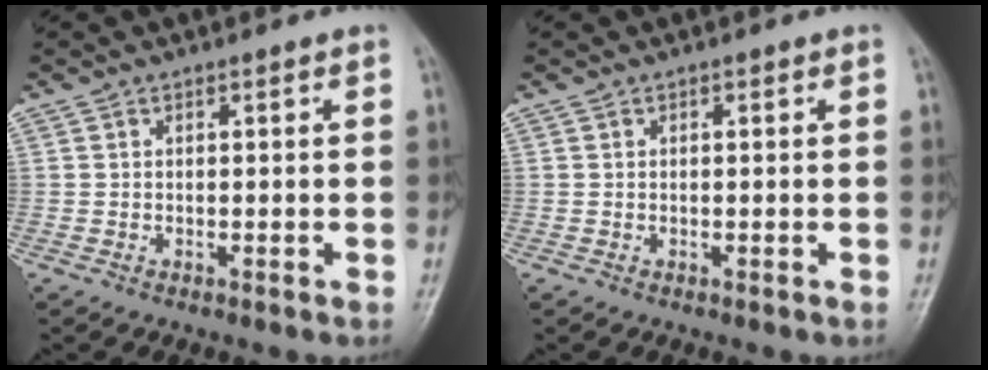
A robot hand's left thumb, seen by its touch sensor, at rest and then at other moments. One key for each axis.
{"total": 0.0}